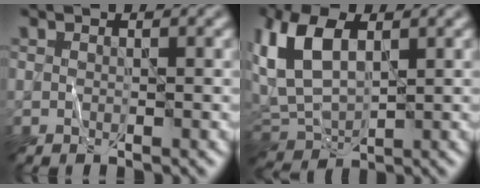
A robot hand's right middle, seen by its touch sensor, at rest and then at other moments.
{"total": 7.4, "force": [2.0, 4.4, 5.6], "torque": [-0.132, 0.010, 0.030]}